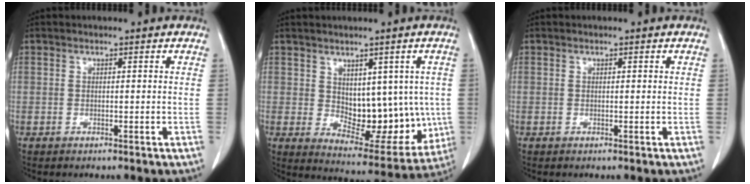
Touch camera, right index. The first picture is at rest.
{"total": 12.4, "force": [0.8, 7.1, 10.2], "torque": [-0.117, 0.000, 0.041]}
{"total": 0.0}